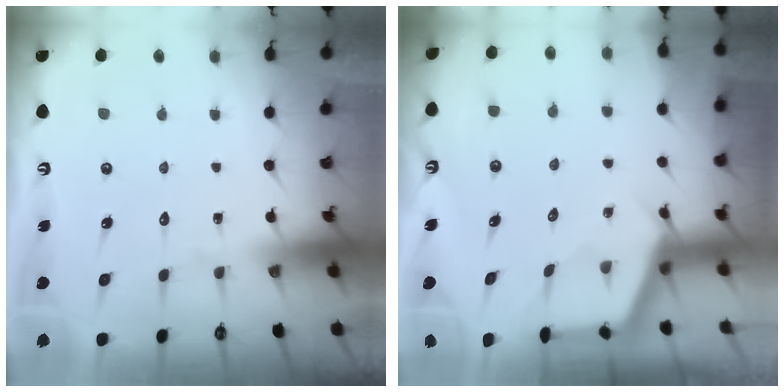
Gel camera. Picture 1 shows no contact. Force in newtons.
{"total": 2.9, "press": 2.9, "slide": 0.4}